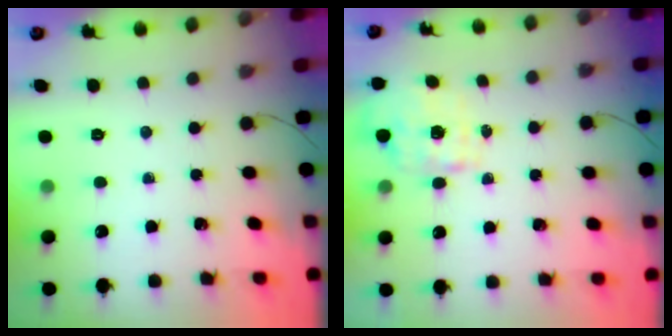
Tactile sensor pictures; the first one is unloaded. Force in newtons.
{"total": 1.7, "press": 1.6, "slide": 0.6}